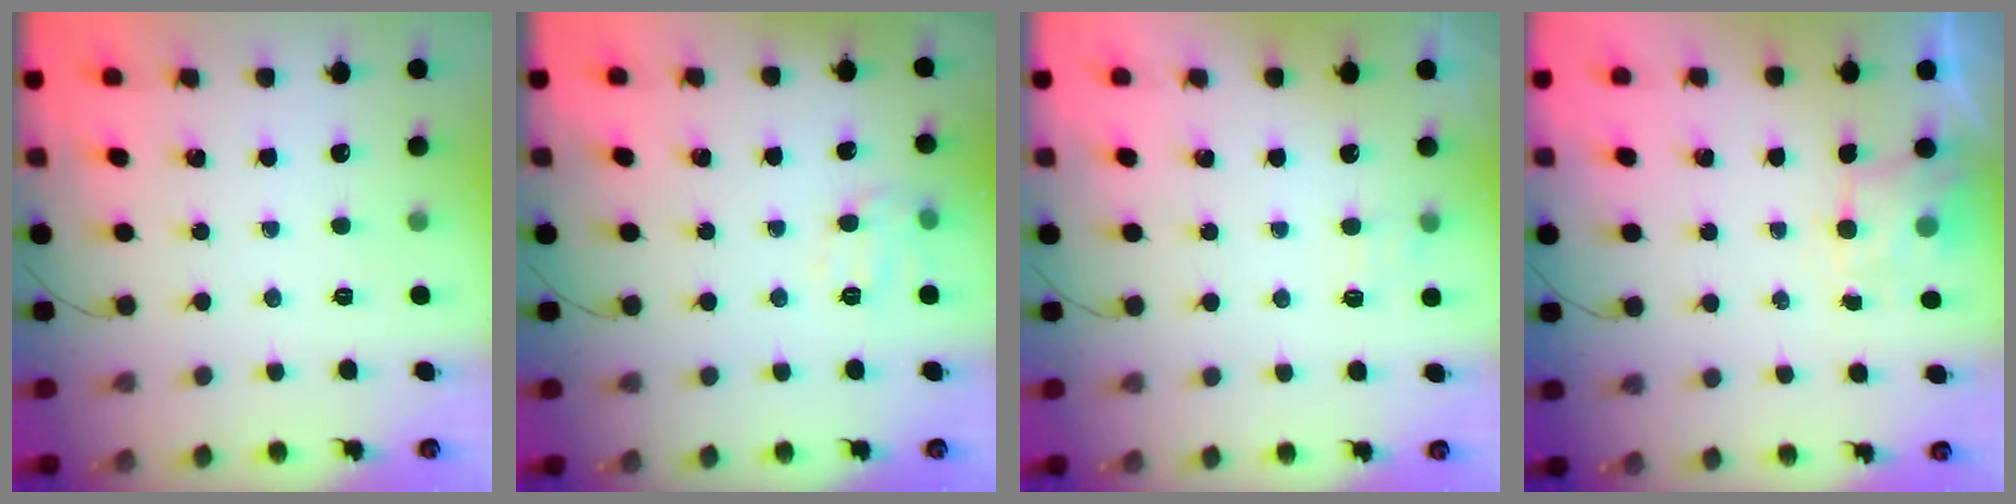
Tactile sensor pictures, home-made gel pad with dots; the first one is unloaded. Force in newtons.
{"total": 8.2, "press": 8.2, "slide": 0.6}
{"total": 4.4, "press": 4.0, "slide": 1.6}
{"total": 2.0, "press": 1.8, "slide": 1.0}